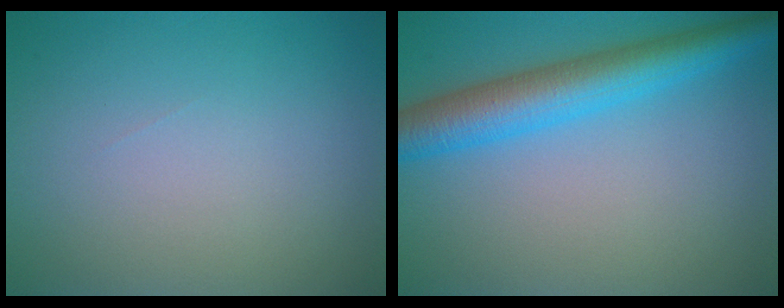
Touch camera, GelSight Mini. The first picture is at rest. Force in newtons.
{"total": 6.2, "press": 6.2, "slide": 0.1}